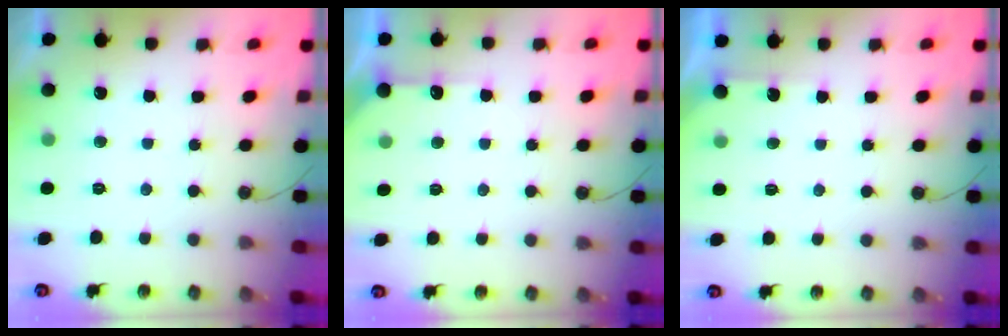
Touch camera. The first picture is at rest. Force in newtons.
{"total": 5.8, "press": 5.7, "slide": 0.5}
{"total": 1.7, "press": 1.7, "slide": 0.3}